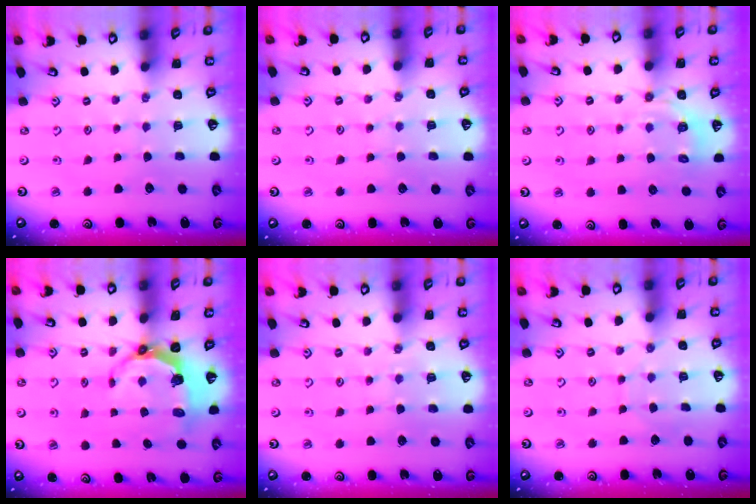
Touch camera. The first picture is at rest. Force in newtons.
{"total": 2.8, "press": 2.8, "slide": 0.5}
{"total": 6.3, "press": 6.0, "slide": 1.9}
{"total": 6.4, "press": 4.9, "slide": 4.2}
{"total": 2.8, "press": 2.8, "slide": 0.3}
{"total": 3.8, "press": 3.8, "slide": 0.2}